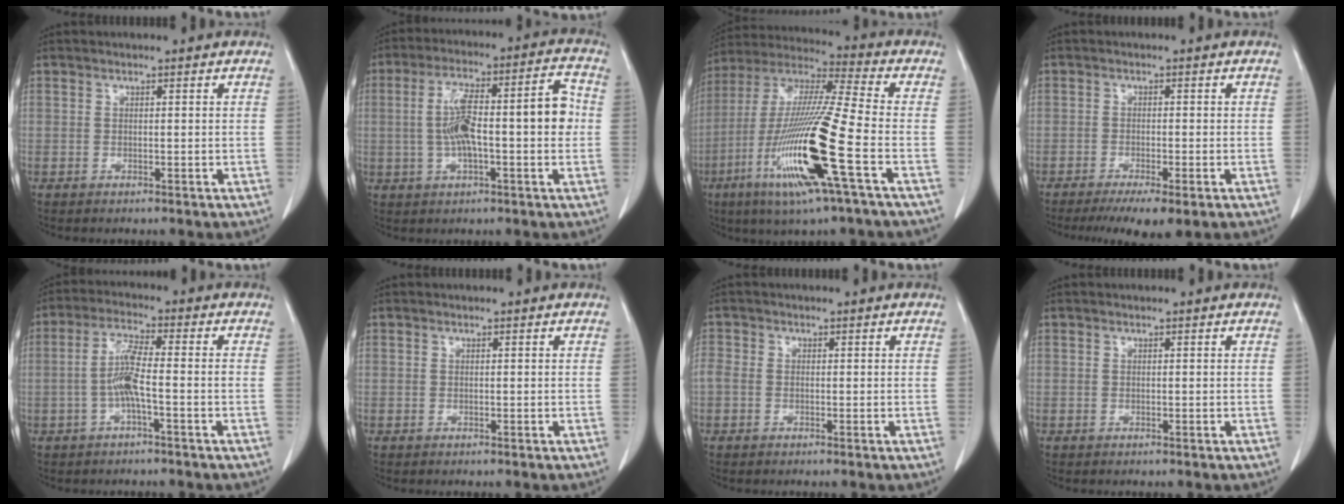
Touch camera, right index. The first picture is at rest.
{"total": 13.5, "force": [-0.2, 2.9, 13.2], "torque": [-0.215, 0.043, 0.000]}
{"total": 20.0, "force": [-7.0, 0.0, 18.7], "torque": [-0.403, -0.031, -0.141]}
{"total": 5.6, "force": [-3.6, 0.6, 4.2], "torque": [-0.065, -0.013, -0.055]}
{"total": 5.4, "force": [-1.3, 0.2, 5.3], "torque": [-0.107, 0.008, -0.027]}
{"total": 0.0}
{"total": 2.7, "force": [-0.6, 2.0, 1.7], "torque": [-0.055, 0.008, -0.010]}
{"total": 0.0}